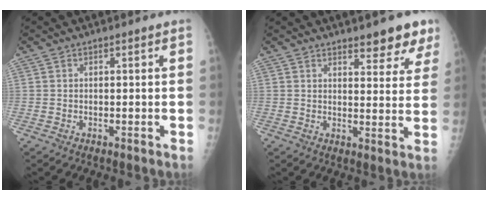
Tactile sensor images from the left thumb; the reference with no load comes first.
{"total": 7.5, "force": [5.9, 2.5, 3.9], "torque": [-0.018, -0.036, 0.065]}